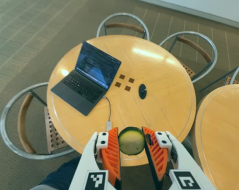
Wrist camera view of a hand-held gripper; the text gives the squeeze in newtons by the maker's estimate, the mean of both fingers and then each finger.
{"total": 10.3, "left": 10.6, "right": 10.0}